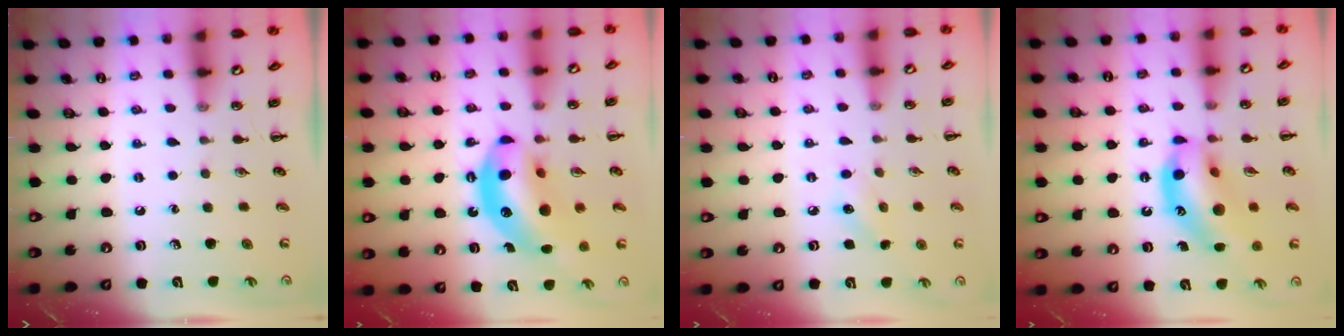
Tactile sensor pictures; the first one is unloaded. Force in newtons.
{"total": 15.4, "press": 14.9, "slide": 3.9}
{"total": 5.0, "press": 4.8, "slide": 1.3}
{"total": 16.4, "press": 15.9, "slide": 4.0}